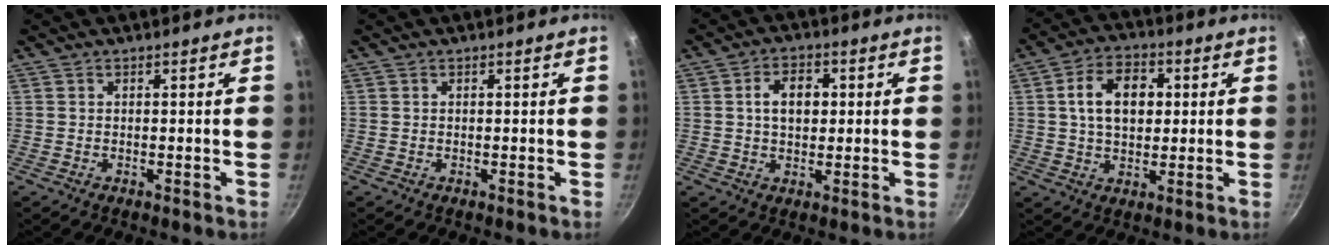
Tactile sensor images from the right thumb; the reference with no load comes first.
{"total": 0.0}
{"total": 6.5, "force": [0.9, 4.4, 4.6], "torque": [-0.056, 0.009, 0.012]}
{"total": 10.6, "force": [1.8, 7.2, 7.6], "torque": [-0.107, 0.011, 0.024]}